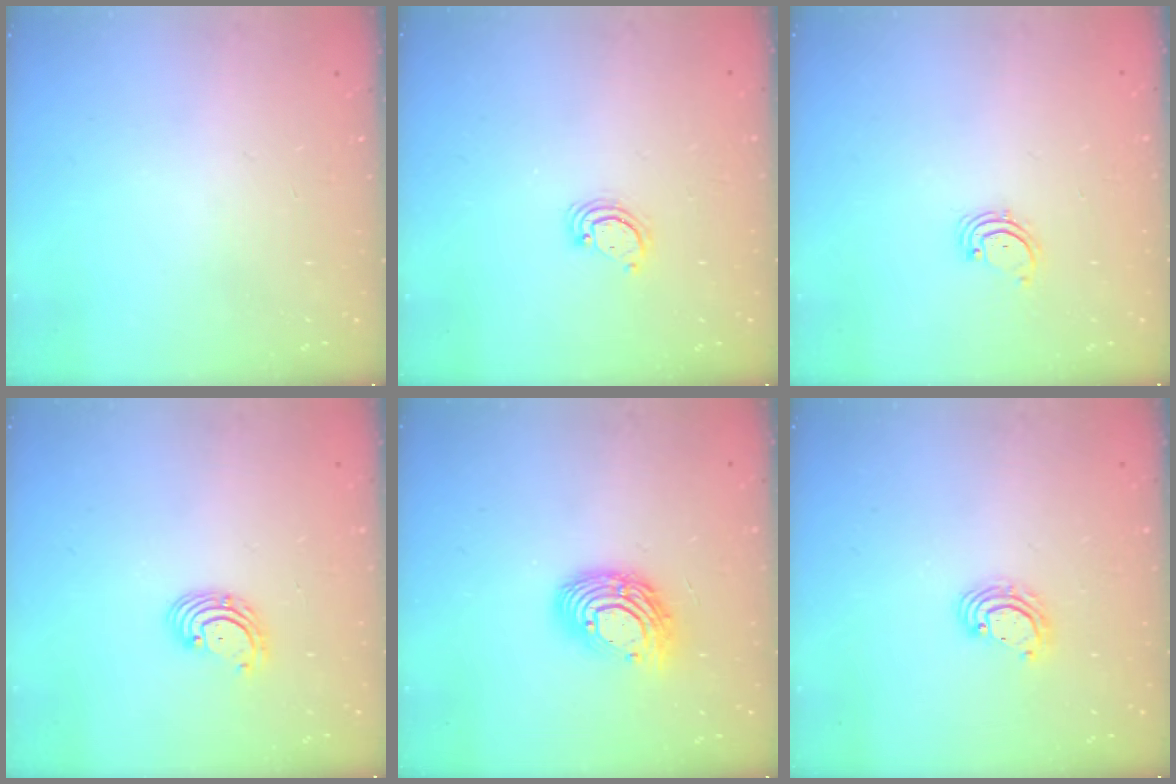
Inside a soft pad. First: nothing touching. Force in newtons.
{"total": 2.6, "press": 2.6, "slide": 0.3}
{"total": 2.1, "press": 2.1, "slide": 0.3}
{"total": 2.7, "press": 2.7, "slide": 0.3}
{"total": 12.4, "press": 12.4, "slide": 1.0}
{"total": 4.6, "press": 4.6, "slide": 0.2}